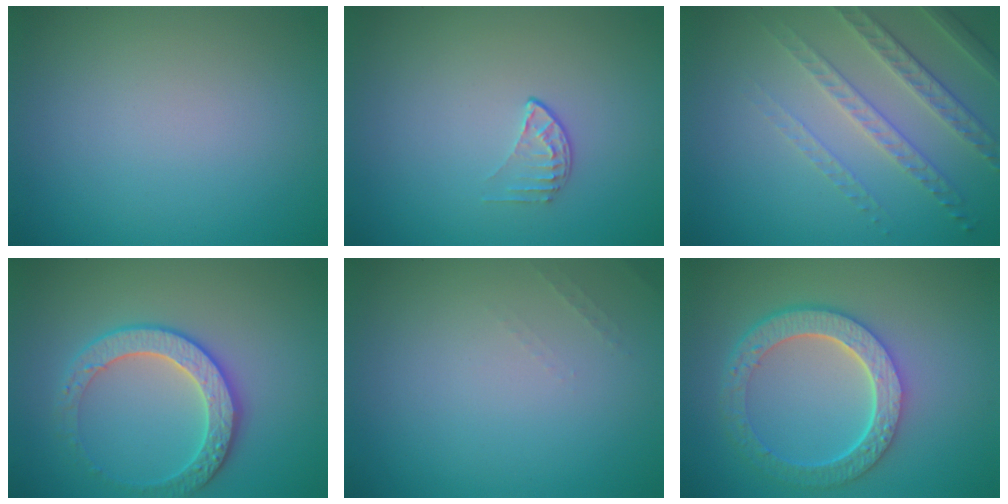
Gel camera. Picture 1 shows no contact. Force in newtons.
{"total": 1.1, "press": 0.7, "slide": 0.9}
{"total": 5.0, "press": 3.3, "slide": 3.7}
{"total": 3.7, "press": 3.7, "slide": 0.7}
{"total": 0.6, "press": 0.6, "slide": 0.2}
{"total": 6.0, "press": 4.4, "slide": 4.1}